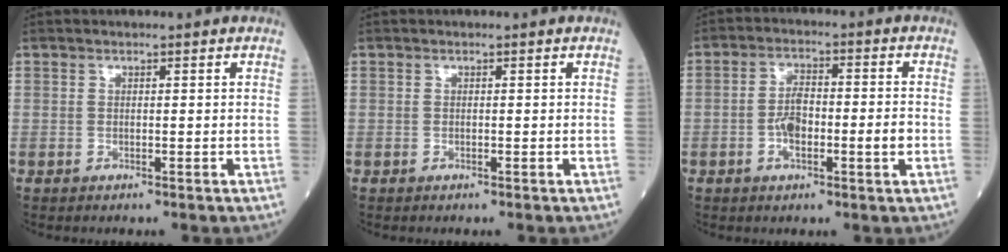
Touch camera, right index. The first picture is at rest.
{"total": 0.0}
{"total": 6.8, "force": [-1.5, 2.0, 6.3], "torque": [-0.125, 0.015, -0.026]}